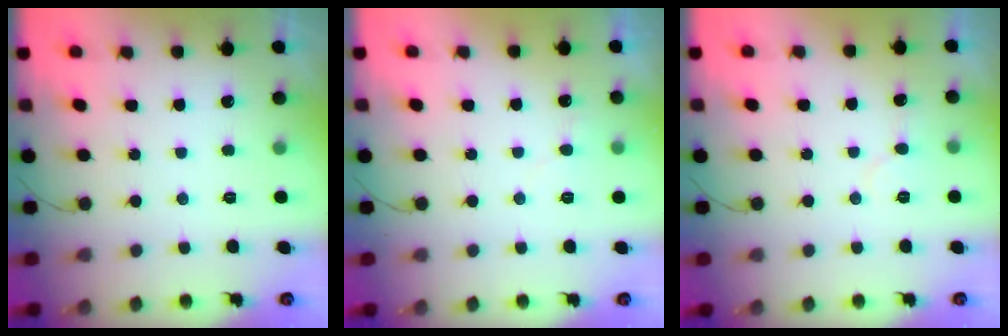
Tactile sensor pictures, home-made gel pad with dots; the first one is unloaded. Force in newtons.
{"total": 3.8, "press": 3.7, "slide": 0.2}
{"total": 5.1, "press": 5.0, "slide": 0.5}